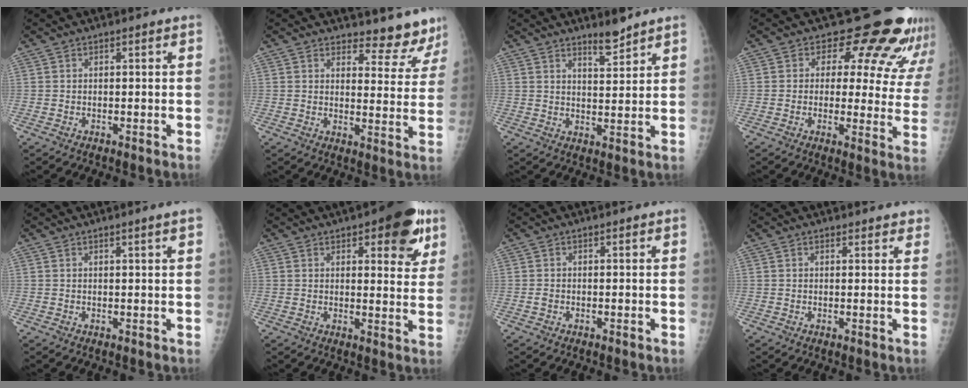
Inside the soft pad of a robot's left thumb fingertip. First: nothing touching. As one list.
[{"total": 9.4, "force": [9.1, 2.3, 0.9], "torque": [0.025, -0.088, 0.095]}, {"total": 4.5, "force": [3.9, 0.7, 2.2], "torque": [-0.027, -0.037, 0.063]}, {"total": 16.8, "force": [13.4, 7.6, 6.7], "torque": [-0.019, -0.080, 0.132]}, {"total": 2.5, "force": [1.6, -0.3, 1.9], "torque": [-0.025, -0.002, 0.024]}, {"total": 12.3, "force": [6.6, 4.6, 9.2], "torque": [-0.075, -0.026, 0.080]}, {"total": 0.9, "force": [0.2, 0.6, 0.7], "torque": [-0.010, 0.003, 0.005]}, {"total": 2.9, "force": [2.5, 1.1, 0.9], "torque": [0.014, -0.006, 0.023]}]